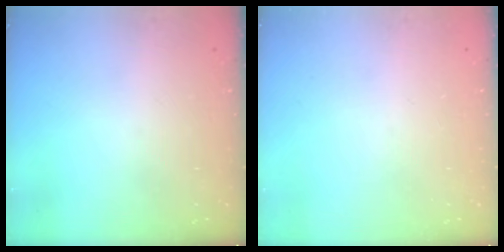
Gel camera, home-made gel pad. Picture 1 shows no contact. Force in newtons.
{"total": 0.0}